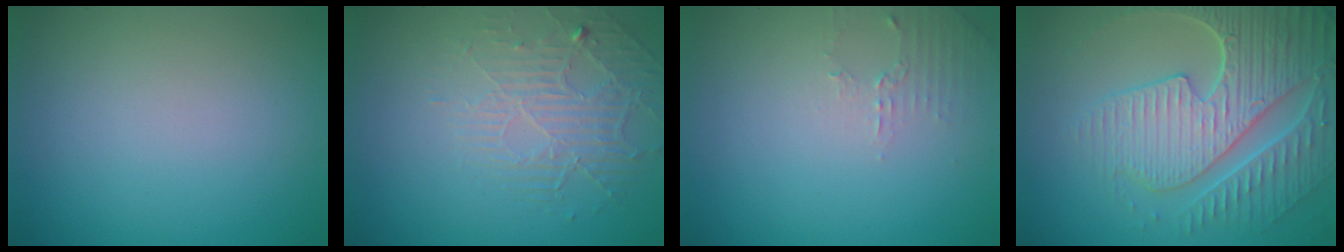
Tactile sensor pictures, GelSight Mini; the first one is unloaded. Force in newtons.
{"total": 2.3, "press": 1.7, "slide": 1.6}
{"total": 1.4, "press": 1.4, "slide": 0.4}
{"total": 7.8, "press": 6.0, "slide": 5.0}